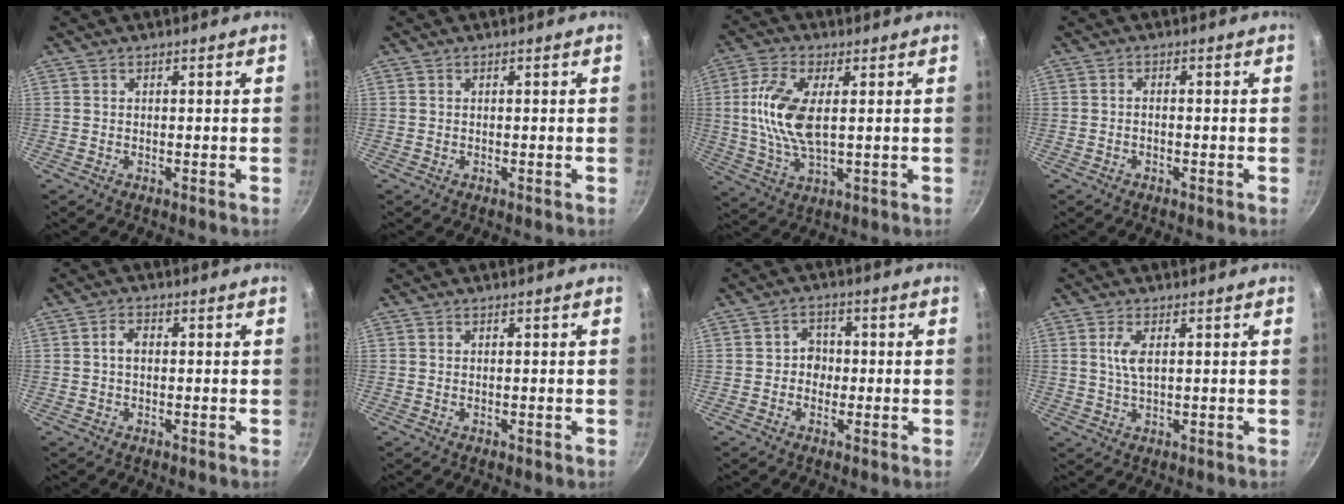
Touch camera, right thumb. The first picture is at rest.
{"total": 0.0}
{"total": 11.6, "force": [1.5, 5.1, 10.3], "torque": [-0.214, 0.001, 0.028]}
{"total": 1.1, "force": [-0.6, 0.5, 0.8], "torque": [-0.018, 0.009, -0.014]}
{"total": 2.5, "force": [0.0, 1.7, 1.9], "torque": [-0.028, 0.009, -0.002]}
{"total": 0.0}
{"total": 4.0, "force": [-0.5, 3.5, 1.8], "torque": [0.002, 0.007, -0.013]}
{"total": 3.8, "force": [0.9, 1.4, 3.4], "torque": [-0.072, 0.000, 0.019]}